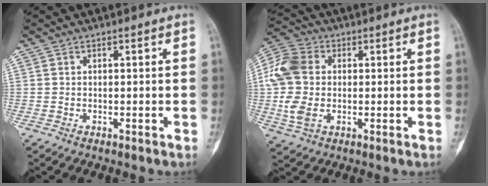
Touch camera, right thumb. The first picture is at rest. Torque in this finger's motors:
{"motor_torque": [1.60, 1.60, 0.62, -0.48, 0.30]}